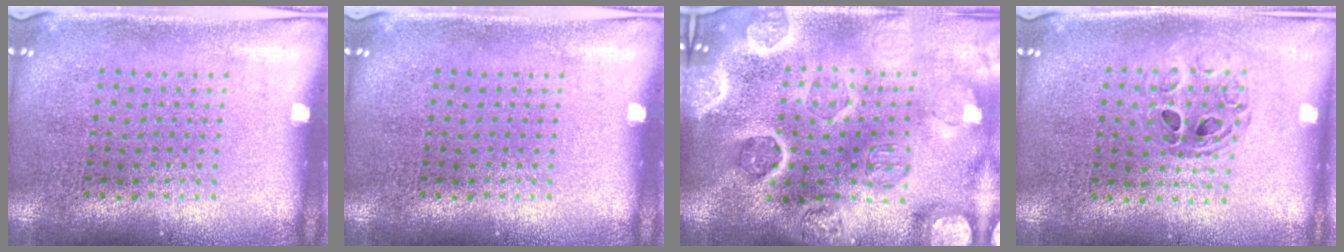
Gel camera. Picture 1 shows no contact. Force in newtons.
{"total": 0.0}
{"total": 5.4, "press": 4.7, "slide": 2.8}
{"total": 0.8, "press": 0.8, "slide": 0.1}